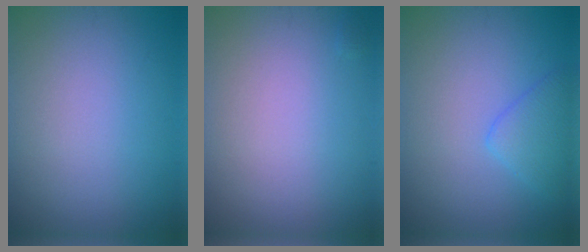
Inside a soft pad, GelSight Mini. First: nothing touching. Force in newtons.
{"total": 0.0}
{"total": 2.3, "press": 2.3, "slide": 0.2}